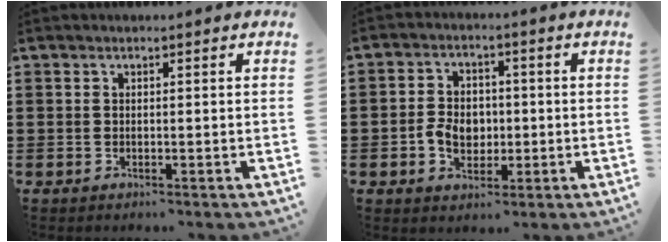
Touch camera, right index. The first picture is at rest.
{"total": 5.0, "force": [-0.8, 4.0, 3.0], "torque": [-0.062, 0.006, -0.020]}